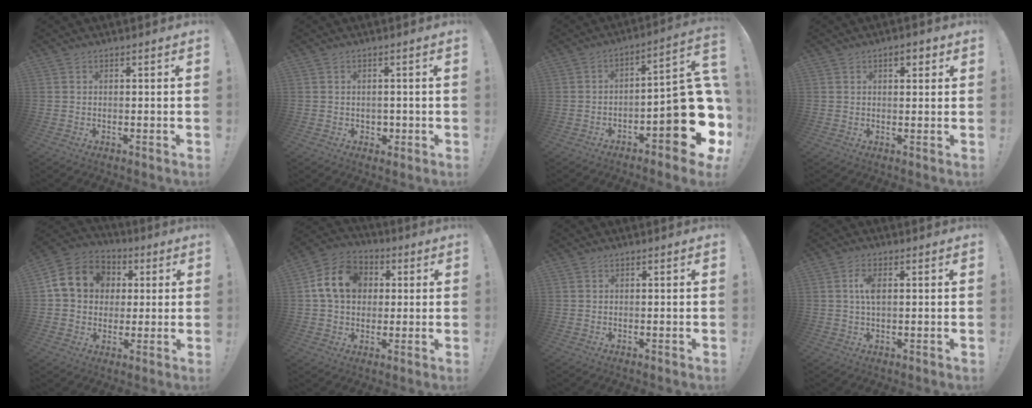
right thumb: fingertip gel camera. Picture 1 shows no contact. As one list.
[{"total": 2.4, "force": [0.5, 2.3, 0.6], "torque": [0.002, -0.007, 0.007]}, {"total": 18.9, "force": [-5.5, 6.4, 17.0], "torque": [-0.207, 0.023, -0.077]}, {"total": 3.2, "force": [1.6, 1.5, 2.3], "torque": [-0.026, -0.004, 0.022]}, {"total": 14.1, "force": [3.4, 12.1, 6.5], "torque": [-0.100, 0.008, 0.075]}, {"total": 14.5, "force": [3.2, 11.6, 8.1], "torque": [-0.133, 0.010, 0.069]}, {"total": 0.0}, {"total": 4.6, "force": [0.8, 2.1, 4.0], "torque": [-0.073, -0.001, 0.008]}]